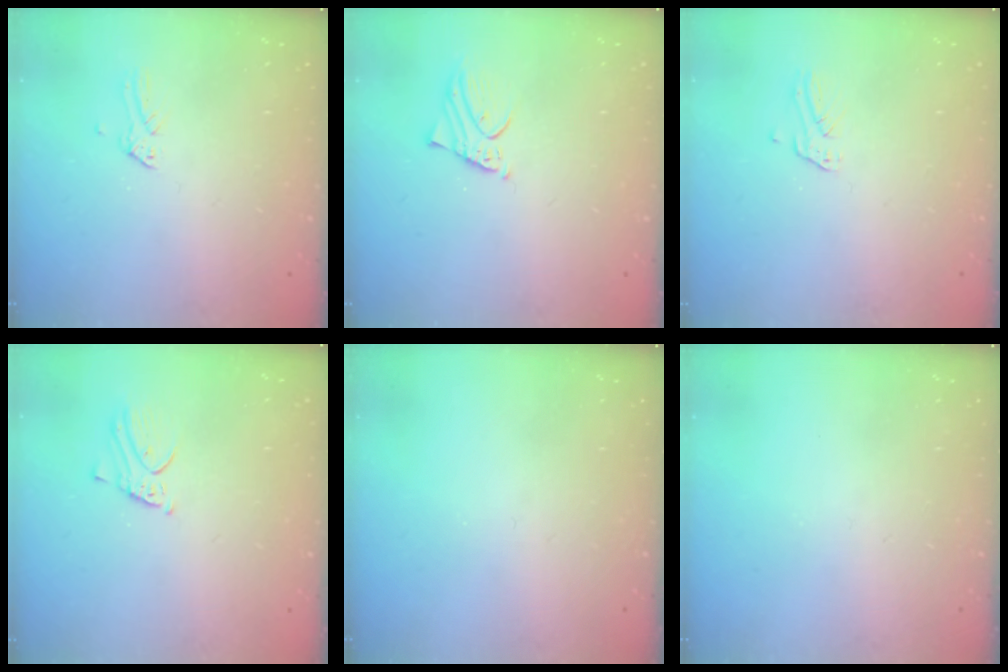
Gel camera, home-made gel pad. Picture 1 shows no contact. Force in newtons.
{"total": 2.9, "press": 2.9, "slide": 0.2}
{"total": 2.6, "press": 2.6, "slide": 0.2}
{"total": 2.8, "press": 2.8, "slide": 0.1}
{"total": 0.0}
{"total": 0.0}